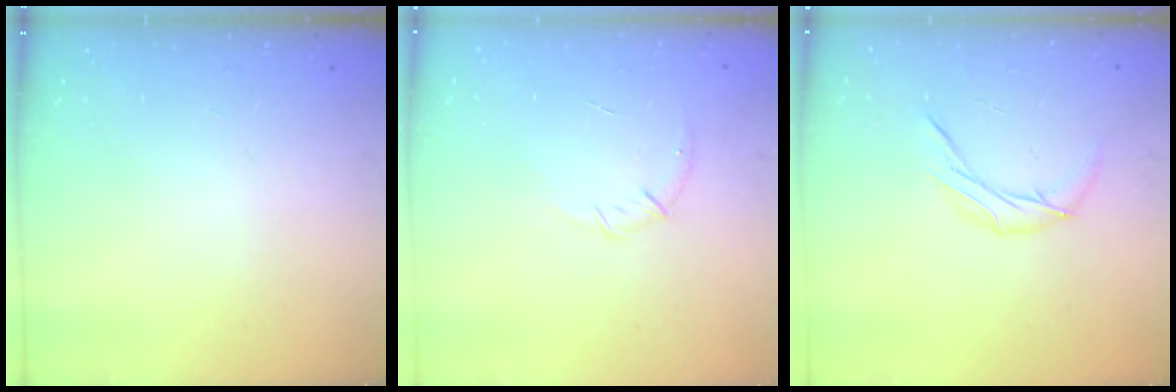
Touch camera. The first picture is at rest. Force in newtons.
{"total": 6.8, "press": 6.6, "slide": 1.9}
{"total": 7.0, "press": 7.0, "slide": 0.3}